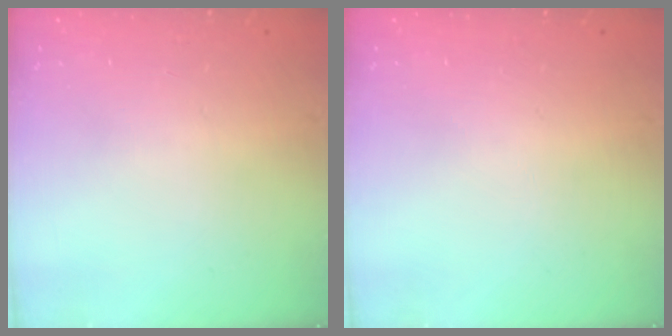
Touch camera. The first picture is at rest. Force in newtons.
{"total": 0.0}